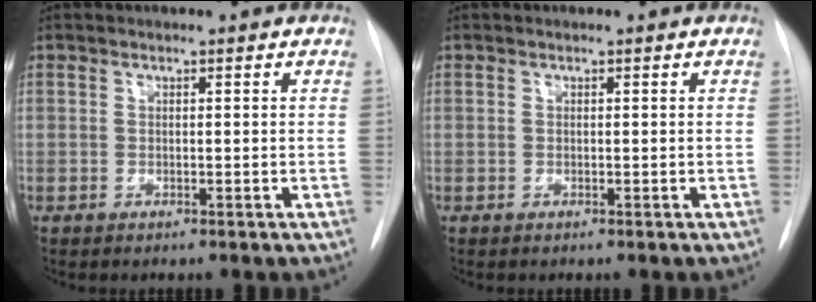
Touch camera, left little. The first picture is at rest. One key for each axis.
{"total": 0.0}